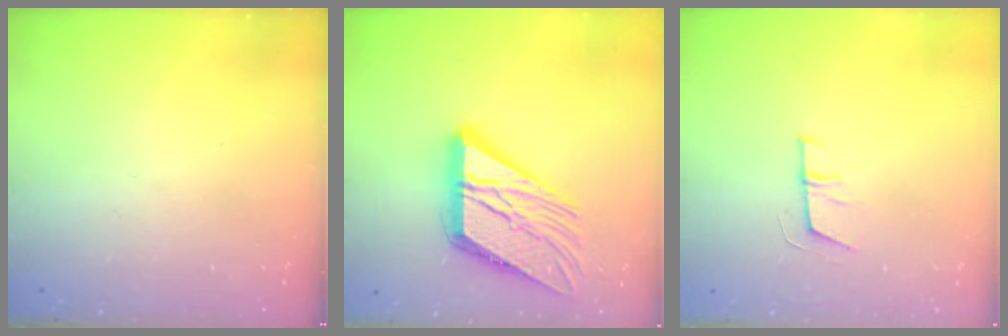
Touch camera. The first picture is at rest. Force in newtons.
{"total": 19.0, "press": 18.9, "slide": 2.0}
{"total": 5.7, "press": 5.6, "slide": 1.0}